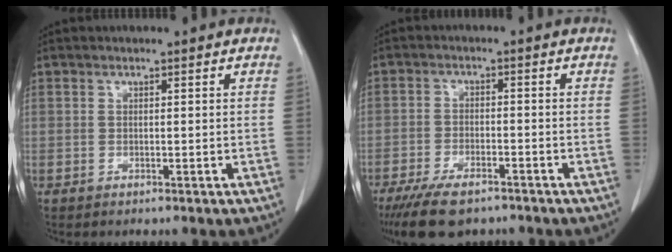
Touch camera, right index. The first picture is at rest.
{"total": 8.7, "force": [-6.5, 3.0, 5.0], "torque": [-0.082, -0.012, -0.103]}